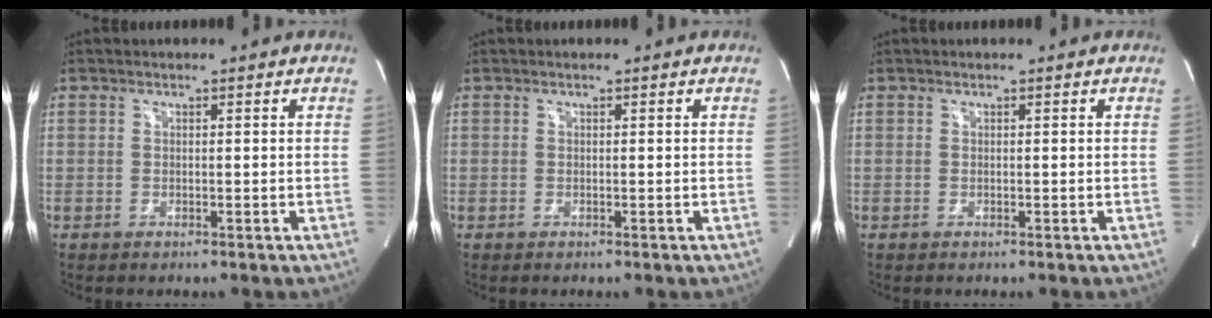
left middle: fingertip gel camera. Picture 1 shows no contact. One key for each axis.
{"total": 0.0}
{"total": 0.0}